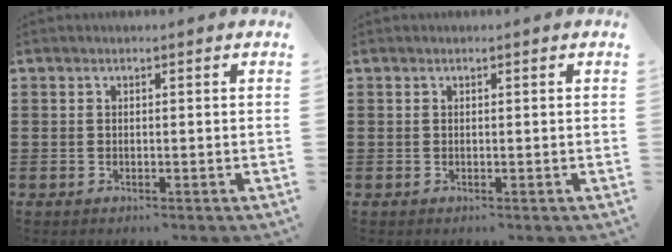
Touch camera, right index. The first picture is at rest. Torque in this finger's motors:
{"motor_torque": [0.13, 0.21, 0.00, 0.00]}